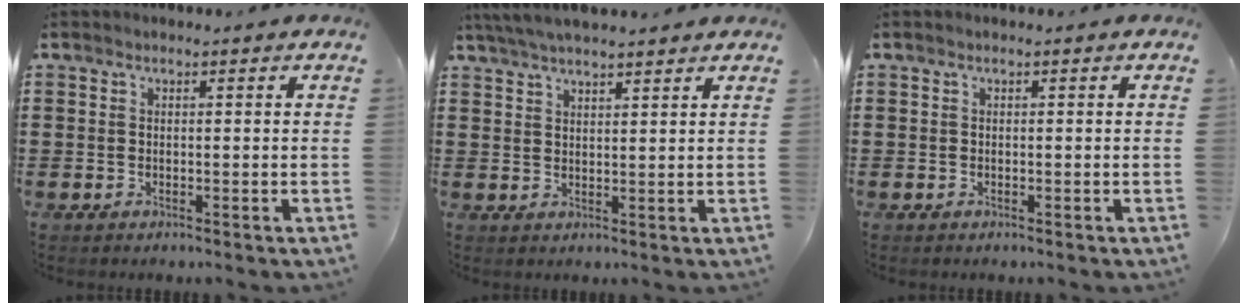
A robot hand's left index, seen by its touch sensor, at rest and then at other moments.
{"total": 4.1, "force": [3.8, 0.1, 1.5], "torque": [-0.040, -0.003, 0.070]}
{"total": 0.0}